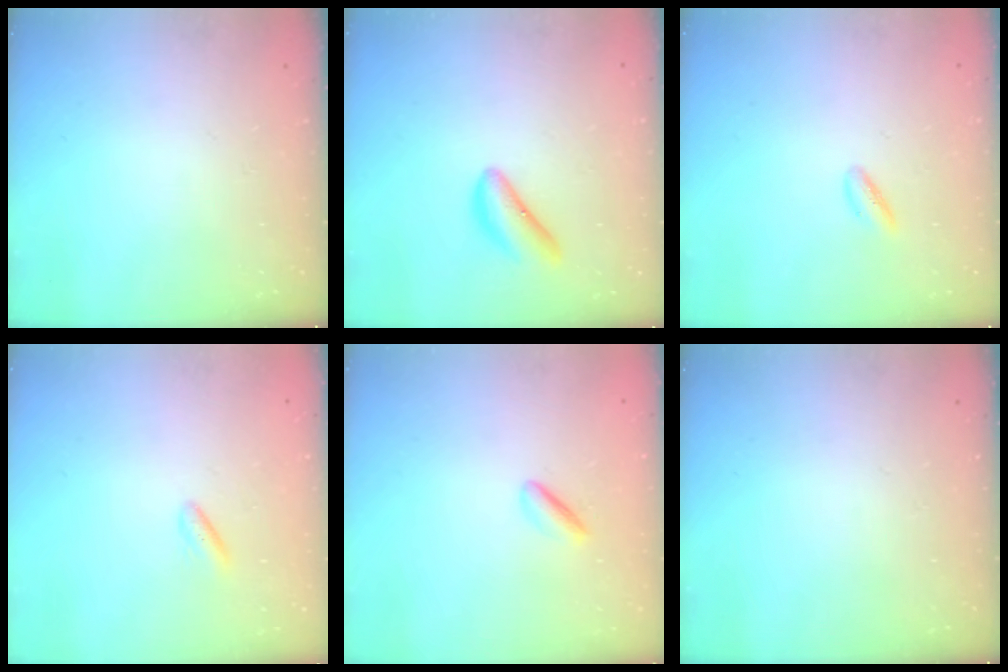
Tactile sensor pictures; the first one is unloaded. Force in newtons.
{"total": 7.8, "press": 7.7, "slide": 1.0}
{"total": 3.1, "press": 3.0, "slide": 0.9}
{"total": 2.0, "press": 1.7, "slide": 1.0}
{"total": 2.0, "press": 1.9, "slide": 0.6}
{"total": 0.0}